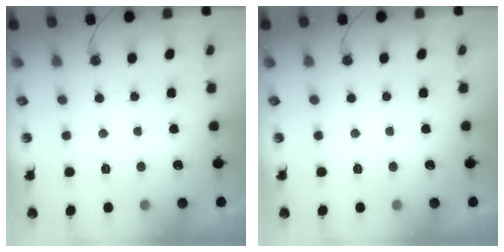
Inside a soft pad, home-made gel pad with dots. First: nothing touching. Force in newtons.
{"total": 0.0}